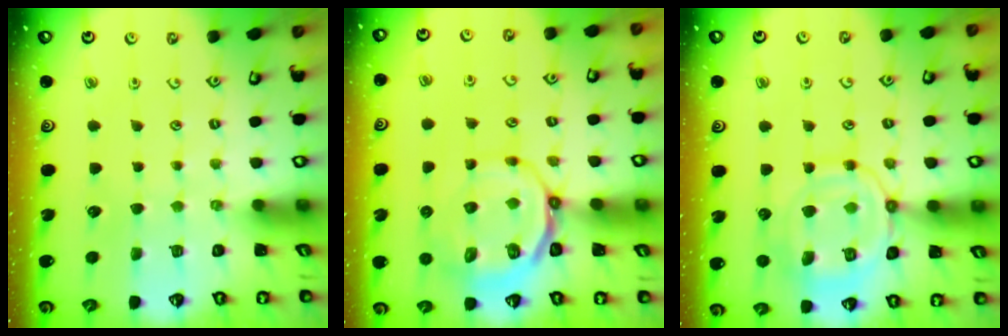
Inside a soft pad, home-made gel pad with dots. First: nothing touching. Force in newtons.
{"total": 11.3, "press": 10.9, "slide": 3.0}
{"total": 14.4, "press": 14.4, "slide": 1.4}